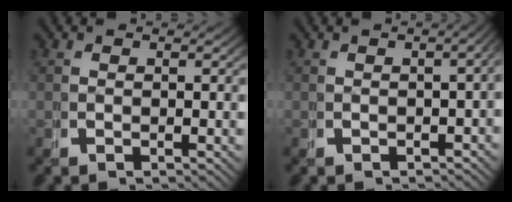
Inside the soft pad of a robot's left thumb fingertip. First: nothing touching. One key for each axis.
{"total": 2.7, "fx": -0.7, "fy": 1.1, "fz": 2.3, "tx": -0.026, "ty": 0.007, "tz": -0.012}